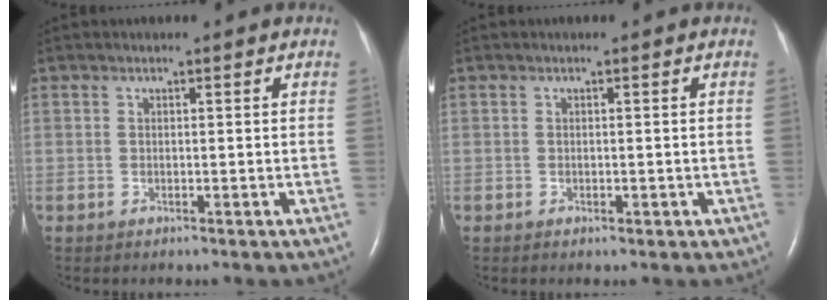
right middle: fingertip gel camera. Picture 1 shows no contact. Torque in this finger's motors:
{"motor_torque": [0.00, -0.03, -0.07, -0.01]}